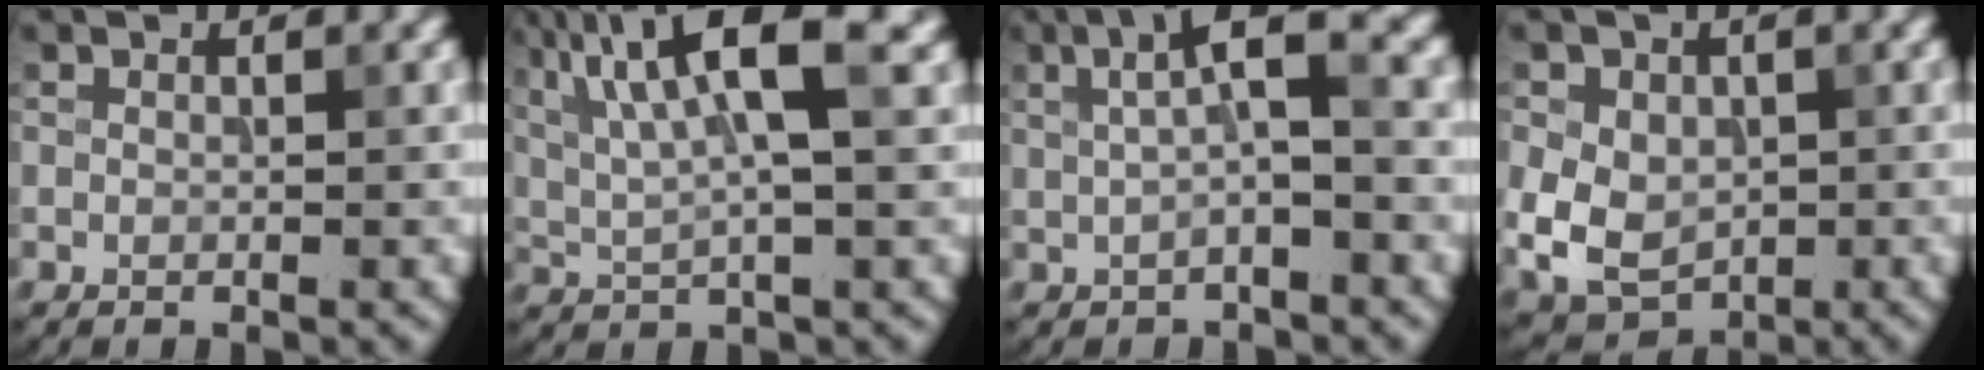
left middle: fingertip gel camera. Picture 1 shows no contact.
{"total": 8.5, "force": [3.4, 2.0, 7.5], "torque": [-0.144, 0.010, 0.066]}
{"total": 4.8, "force": [0.8, 1.1, 4.6], "torque": [-0.080, 0.015, 0.009]}
{"total": 6.5, "force": [-0.2, 5.2, 3.9], "torque": [-0.078, -0.006, 0.001]}